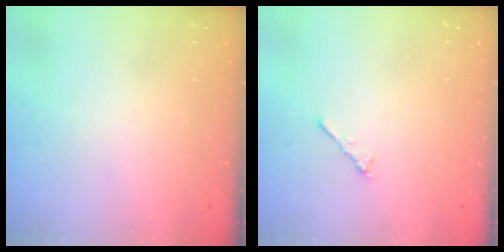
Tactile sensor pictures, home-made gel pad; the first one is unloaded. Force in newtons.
{"total": 2.3, "press": 2.2, "slide": 0.6}